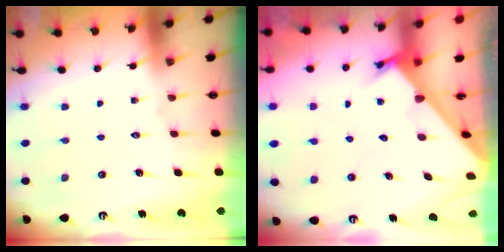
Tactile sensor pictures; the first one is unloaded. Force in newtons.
{"total": 2.2, "press": 2.2, "slide": 0.2}